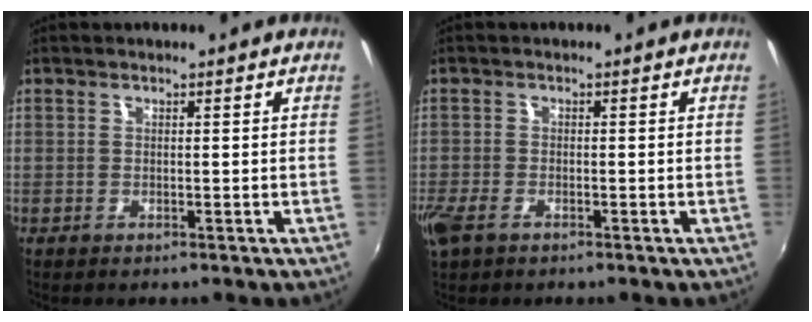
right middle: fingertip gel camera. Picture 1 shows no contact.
{"total": 5.0, "force": [-2.9, 2.5, 3.1], "torque": [-0.081, -0.015, -0.057]}